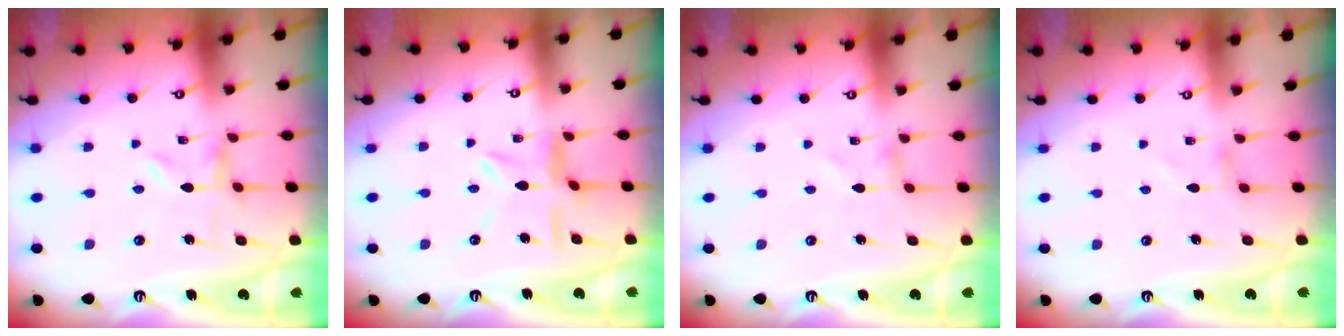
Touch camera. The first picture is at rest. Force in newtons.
{"total": 8.0, "press": 7.9, "slide": 0.8}
{"total": 0.8, "press": 0.8, "slide": 0.1}
{"total": 0.5, "press": 0.5, "slide": 0.2}